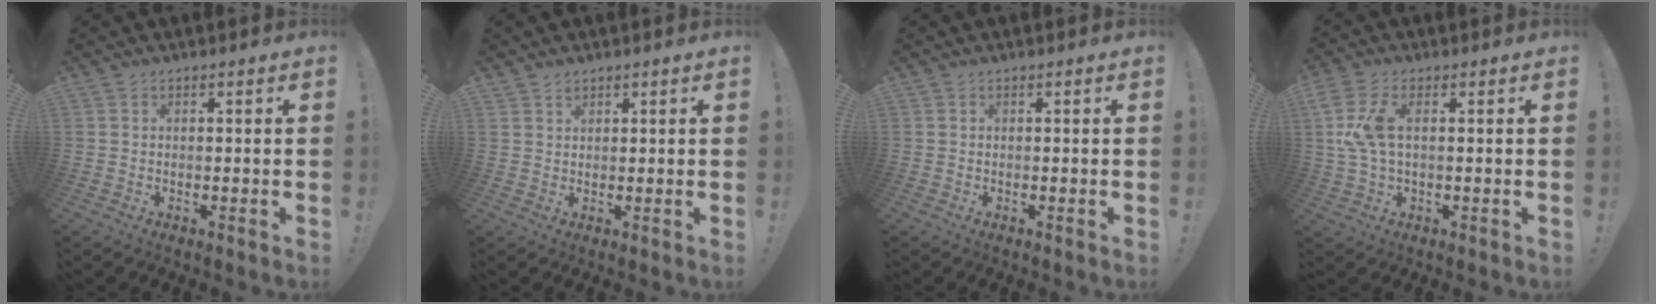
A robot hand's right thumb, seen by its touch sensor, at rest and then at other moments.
{"total": 1.6, "force": [1.4, 0.8, 0.3], "torque": [0.007, -0.011, 0.023]}
{"total": 0.0}
{"total": 8.5, "force": [1.6, 3.6, 7.5], "torque": [-0.156, -0.011, 0.028]}